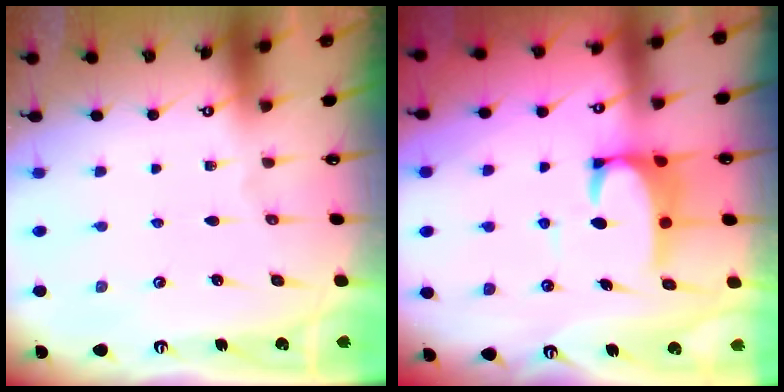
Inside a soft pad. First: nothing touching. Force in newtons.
{"total": 5.4, "press": 5.2, "slide": 1.2}